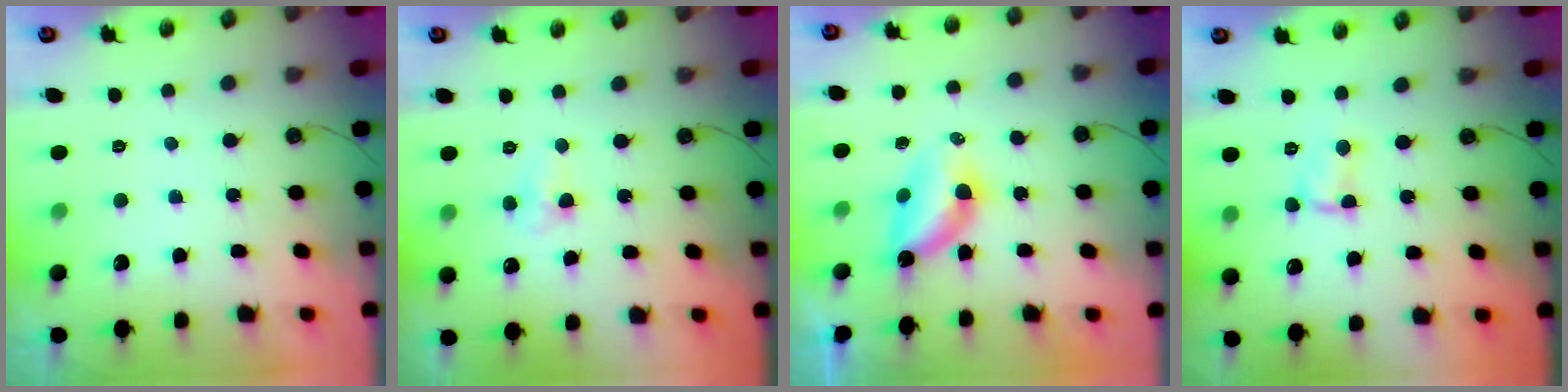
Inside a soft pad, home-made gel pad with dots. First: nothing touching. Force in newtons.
{"total": 5.2, "press": 5.1, "slide": 0.6}
{"total": 5.2, "press": 5.2, "slide": 0.3}
{"total": 2.1, "press": 2.1, "slide": 0.3}